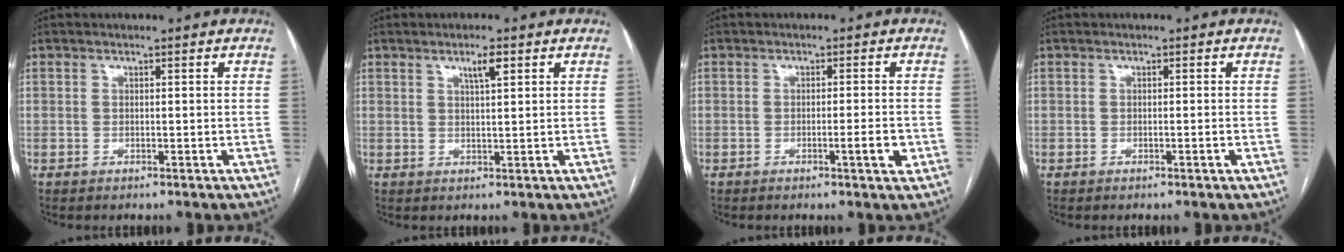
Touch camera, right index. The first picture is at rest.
{"total": 2.8, "force": [1.5, 0.3, 2.3], "torque": [-0.042, 0.000, 0.026]}
{"total": 3.1, "force": [-1.1, 0.2, 2.9], "torque": [-0.043, -0.002, -0.015]}
{"total": 0.6, "force": [-0.3, -0.1, 0.5], "torque": [-0.009, 0.001, -0.003]}